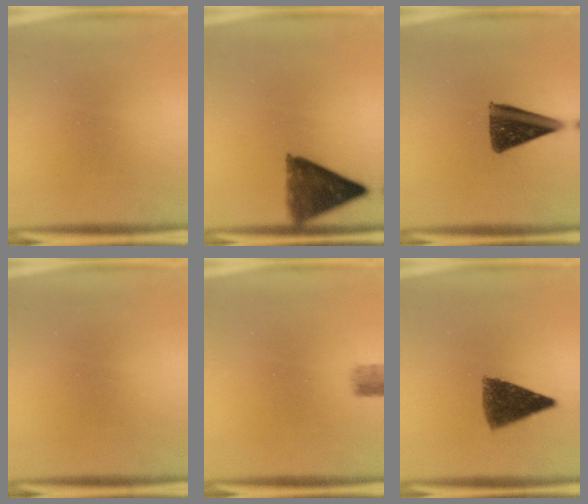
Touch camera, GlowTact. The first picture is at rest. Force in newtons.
{"total": 8.2}
{"total": 10.9}
{"total": 0.0}
{"total": 2.2}
{"total": 6.4}